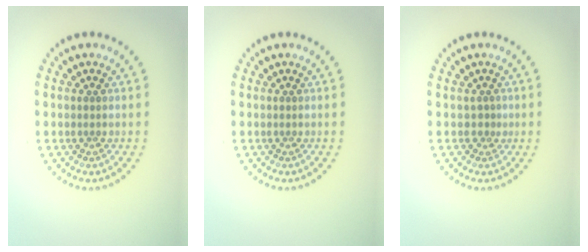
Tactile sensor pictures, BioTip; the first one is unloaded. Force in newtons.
{"total": 0.0}
{"total": 0.8, "press": 0.4, "slide": 0.7}